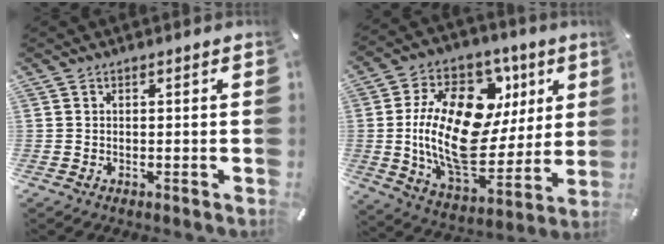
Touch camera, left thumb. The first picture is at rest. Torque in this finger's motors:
{"motor_torque": [2.60, 2.41, 2.22, -0.55, 0.30]}